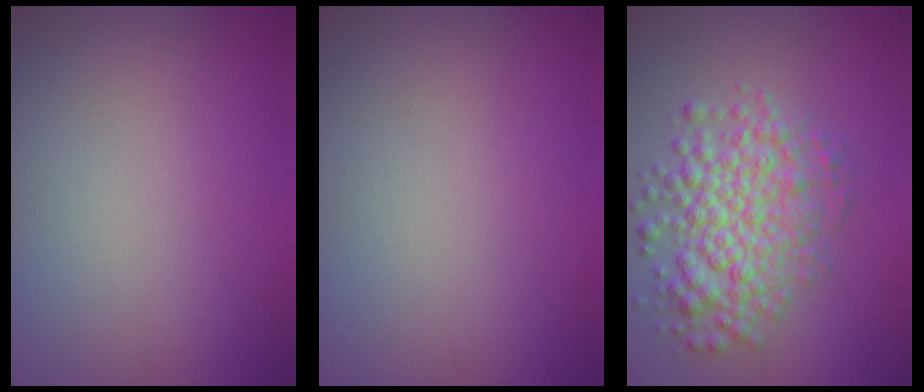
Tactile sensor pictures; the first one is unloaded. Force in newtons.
{"total": 0.0}
{"total": 5.7, "press": 5.7, "slide": 0.1}